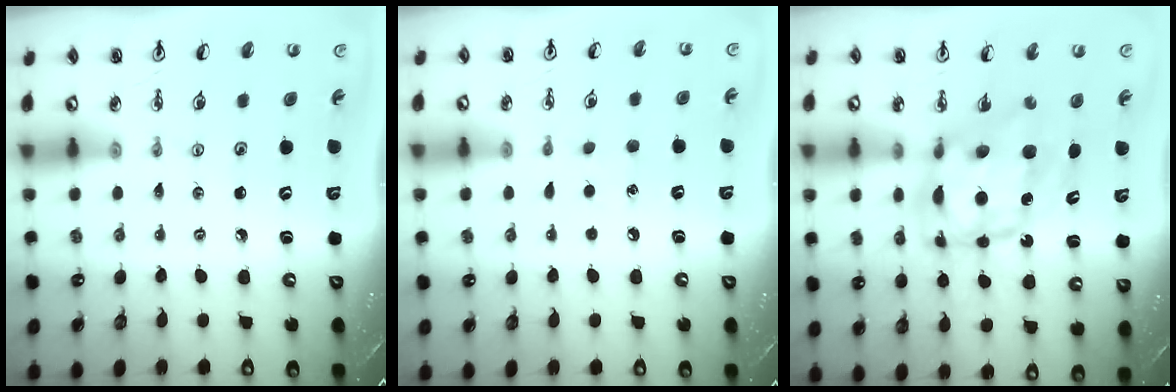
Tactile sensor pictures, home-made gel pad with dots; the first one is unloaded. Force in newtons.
{"total": 4.7, "press": 4.6, "slide": 0.5}
{"total": 10.8, "press": 10.8, "slide": 1.2}